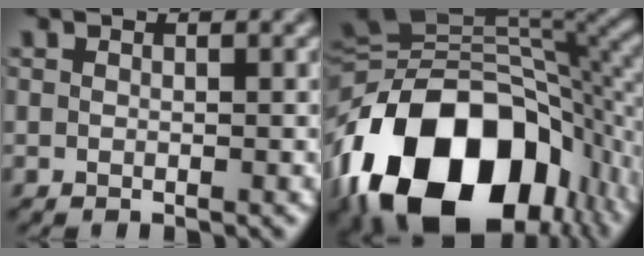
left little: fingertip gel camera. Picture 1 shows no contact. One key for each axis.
{"total": 18.8, "fx": -7.9, "fy": 11.9, "fz": 12.3, "tx": -0.238, "ty": -0.013, "tz": -0.127}